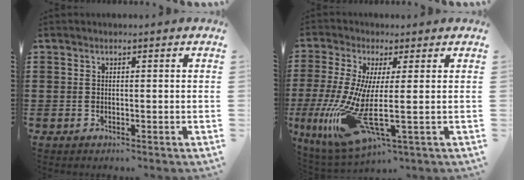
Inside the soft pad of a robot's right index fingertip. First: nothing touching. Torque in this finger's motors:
{"motor_torque": [2.14, 0.00, 1.05, 0.21]}